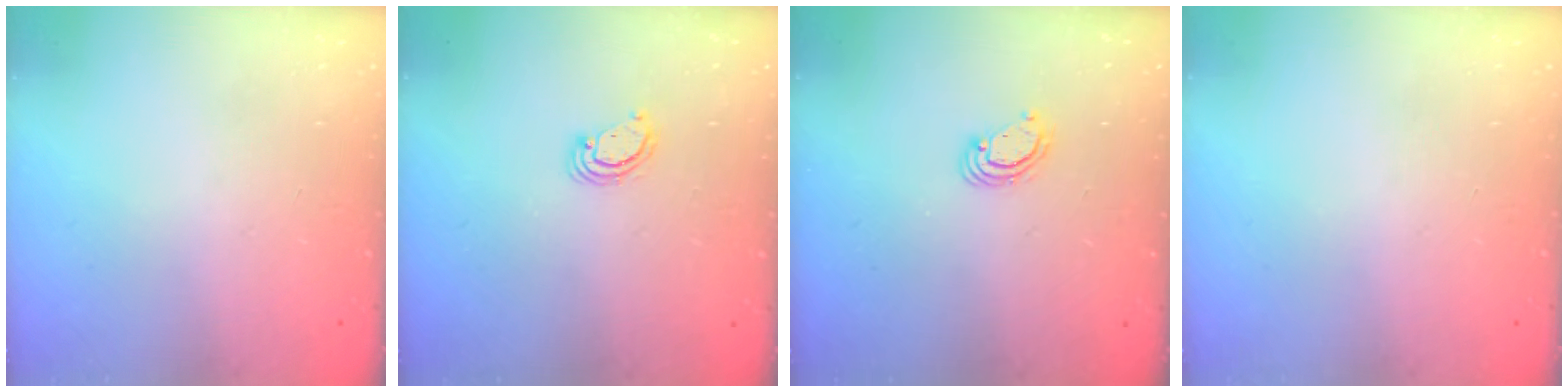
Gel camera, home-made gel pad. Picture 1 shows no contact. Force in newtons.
{"total": 2.9, "press": 2.9, "slide": 0.3}
{"total": 3.9, "press": 3.8, "slide": 0.4}
{"total": 0.0}